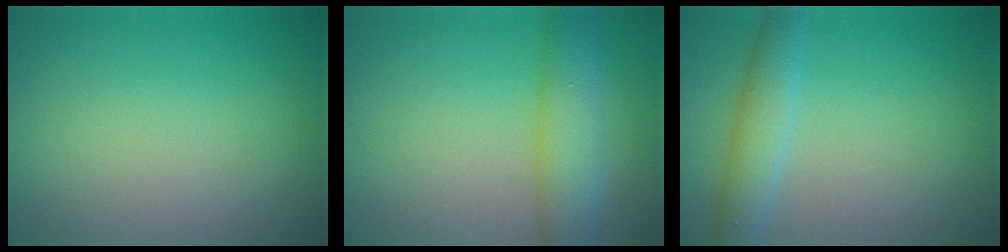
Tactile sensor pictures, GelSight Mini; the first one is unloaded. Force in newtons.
{"total": 5.2, "press": 5.2, "slide": 0.2}
{"total": 3.0, "press": 3.0, "slide": 0.1}